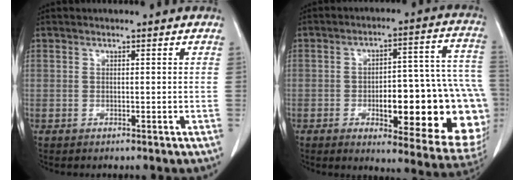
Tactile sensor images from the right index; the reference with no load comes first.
{"total": 25.0, "force": [-5.4, 6.8, 23.5], "torque": [-0.206, 0.032, -0.044]}